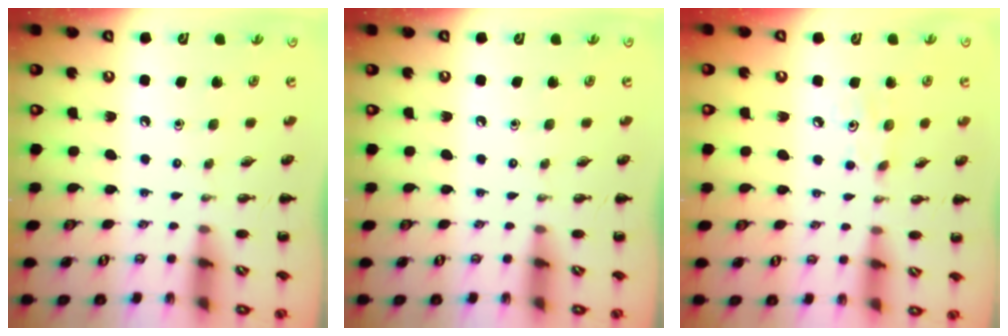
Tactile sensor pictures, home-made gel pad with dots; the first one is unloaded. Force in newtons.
{"total": 0.0}
{"total": 3.7, "press": 3.6, "slide": 0.9}